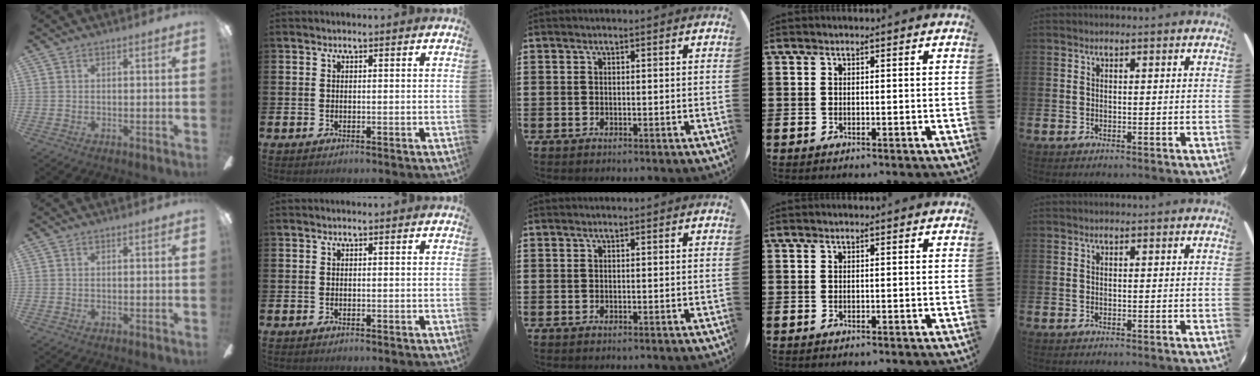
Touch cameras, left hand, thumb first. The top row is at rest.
{}